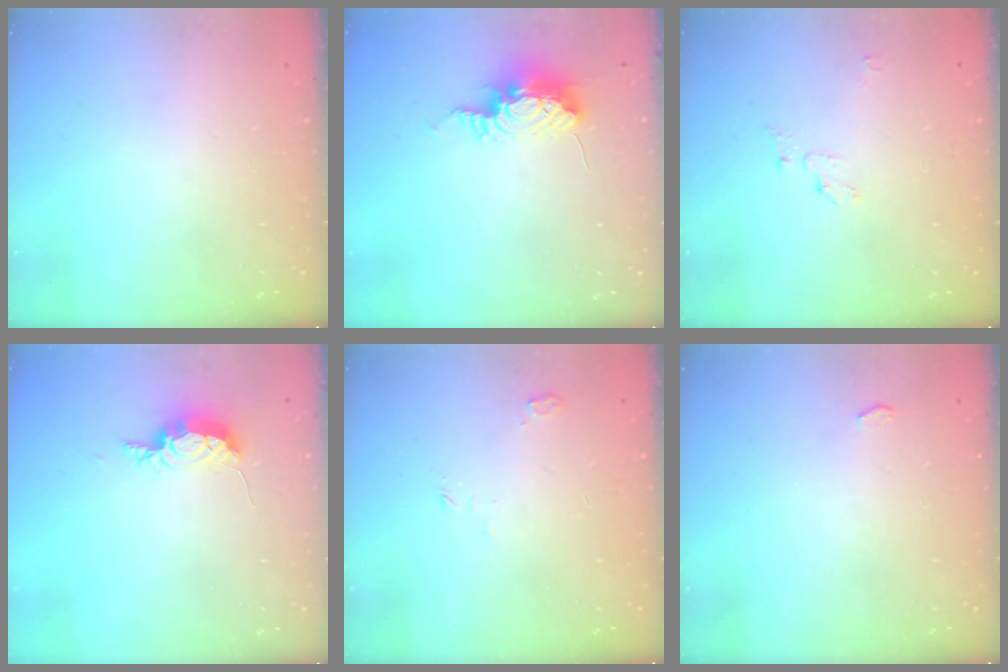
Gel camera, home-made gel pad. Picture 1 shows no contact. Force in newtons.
{"total": 8.6, "press": 8.5, "slide": 0.7}
{"total": 3.9, "press": 3.9, "slide": 0.3}
{"total": 7.4, "press": 7.4, "slide": 0.5}
{"total": 3.4, "press": 3.3, "slide": 0.9}
{"total": 3.6, "press": 3.3, "slide": 1.5}